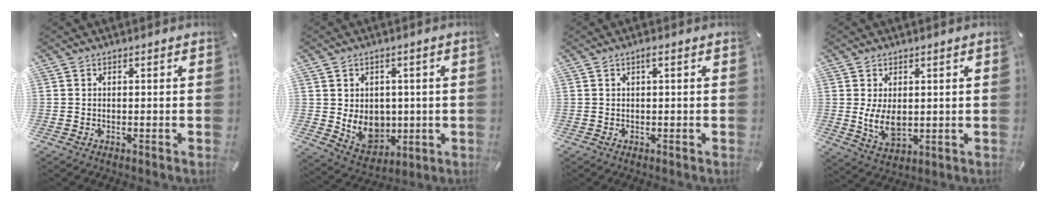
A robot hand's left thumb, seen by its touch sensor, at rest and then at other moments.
{"total": 8.4, "force": [0.3, 7.4, 3.8], "torque": [-0.075, -0.008, 0.014]}
{"total": 0.8, "force": [0.3, 0.1, 0.8], "torque": [-0.014, 0.001, 0.004]}
{"total": 7.2, "force": [0.4, 4.6, 5.5], "torque": [-0.126, -0.006, 0.006]}